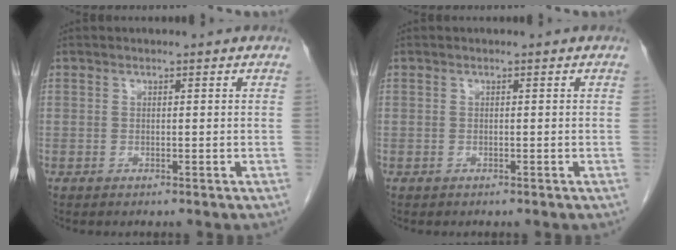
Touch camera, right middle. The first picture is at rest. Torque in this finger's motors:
{"motor_torque": [-0.31, -0.16, -0.03, -0.01]}